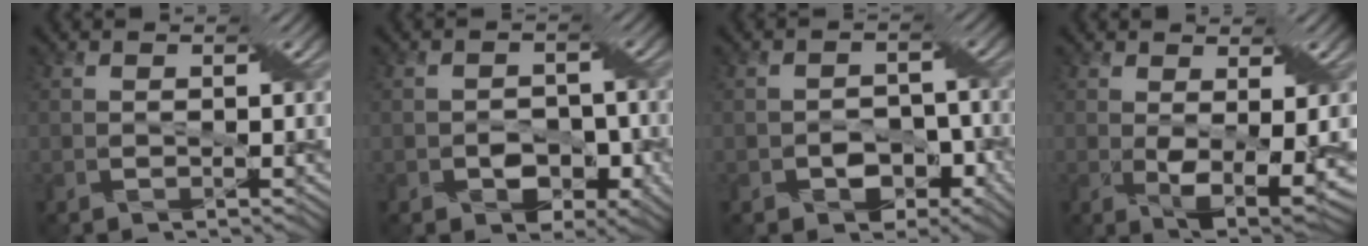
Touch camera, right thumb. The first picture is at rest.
{"total": 4.0, "force": [-1.7, 3.1, 1.8], "torque": [-0.017, 0.002, -0.028]}
{"total": 5.8, "force": [-3.2, 4.1, 2.6], "torque": [-0.032, -0.005, -0.050]}
{"total": 5.5, "force": [0.3, 1.9, 5.2], "torque": [-0.093, -0.015, 0.016]}